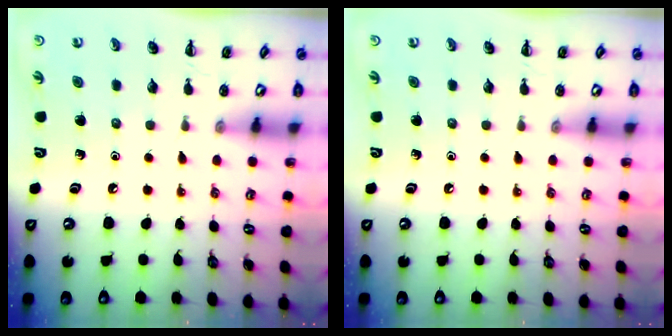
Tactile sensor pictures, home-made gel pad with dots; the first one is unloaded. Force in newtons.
{"total": 0.0}